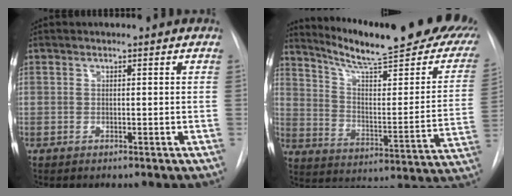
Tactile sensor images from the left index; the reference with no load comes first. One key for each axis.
{"total": 26.3, "fx": 21.6, "fy": 3.8, "fz": 14.5, "tx": -0.207, "ty": -0.058, "tz": 0.283}